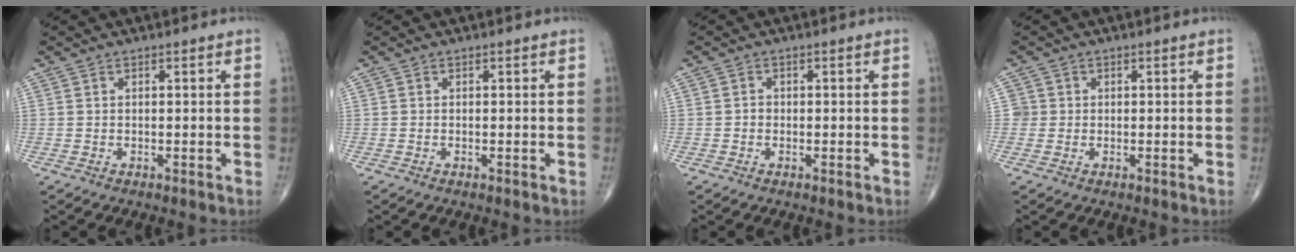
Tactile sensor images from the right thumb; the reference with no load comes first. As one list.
[{"total": 0.0}, {"total": 1.0, "force": [-0.3, 0.9, 0.4], "torque": [-0.002, 0.003, -0.007]}, {"total": 1.7, "force": [0.0, 1.7, -0.1], "torque": [0.015, 0.006, -0.004]}]